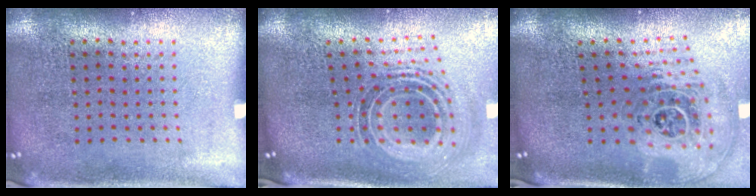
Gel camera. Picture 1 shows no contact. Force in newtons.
{"total": 1.5, "press": 1.2, "slide": 0.9}
{"total": 2.3, "press": 1.6, "slide": 1.6}